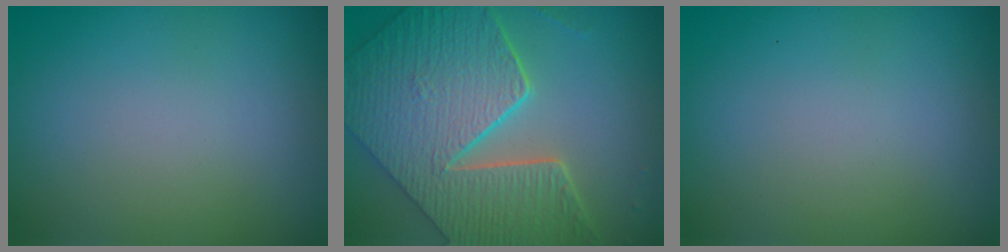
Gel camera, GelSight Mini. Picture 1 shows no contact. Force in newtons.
{"total": 9.3, "press": 6.8, "slide": 6.3}
{"total": 0.0}